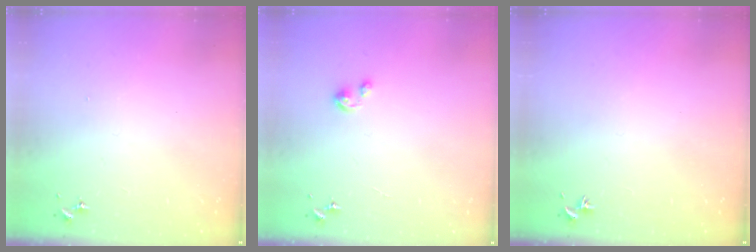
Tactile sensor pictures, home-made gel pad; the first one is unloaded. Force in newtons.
{"total": 2.3, "press": 2.3, "slide": 0.3}
{"total": 0.0}